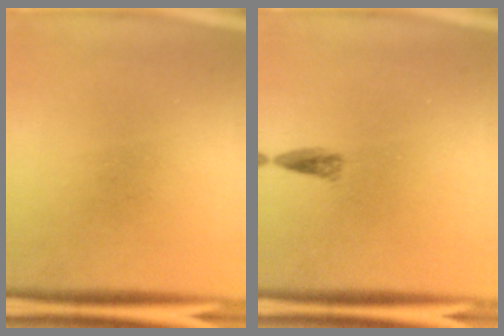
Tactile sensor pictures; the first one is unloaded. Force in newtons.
{"total": 1.3}